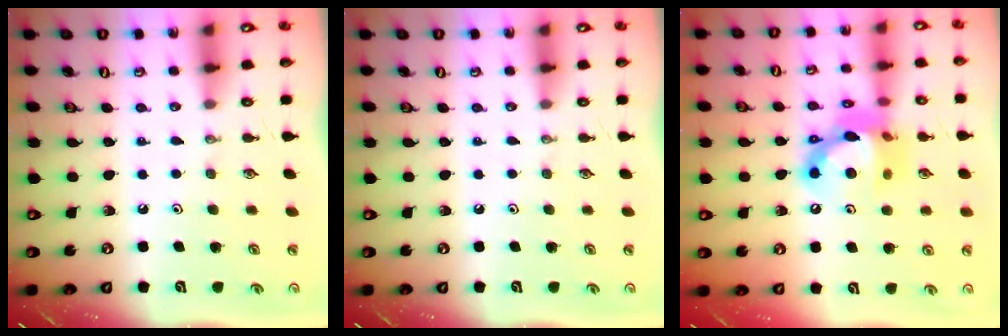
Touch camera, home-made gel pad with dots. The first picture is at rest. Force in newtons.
{"total": 0.0}
{"total": 15.0, "press": 15.0, "slide": 0.8}